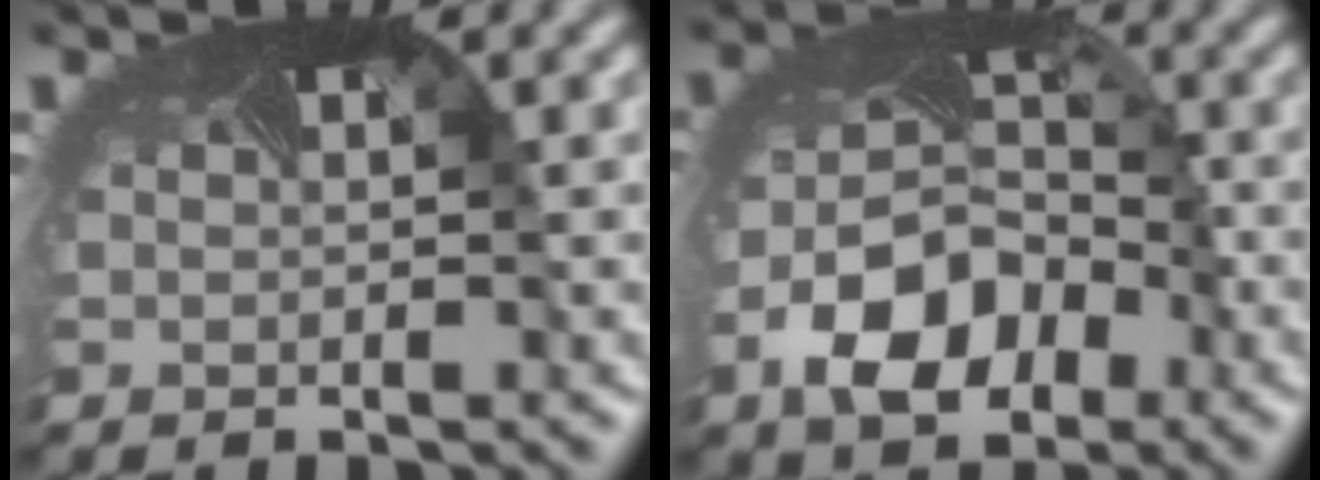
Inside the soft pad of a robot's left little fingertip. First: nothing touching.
{"total": 6.2, "force": [-3.1, 4.2, 3.4], "torque": [-0.085, -0.019, -0.048]}